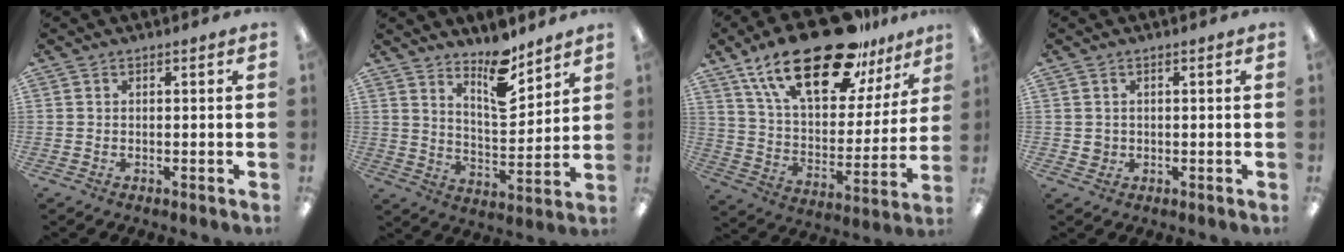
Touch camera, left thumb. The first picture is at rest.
{"total": 11.3, "force": [9.0, 3.6, 5.8], "torque": [-0.083, -0.066, 0.155]}
{"total": 26.6, "force": [18.2, 10.7, 16.1], "torque": [-0.268, -0.104, 0.312]}
{"total": 1.7, "force": [0.5, 1.6, 0.4], "torque": [-0.010, 0.005, 0.007]}